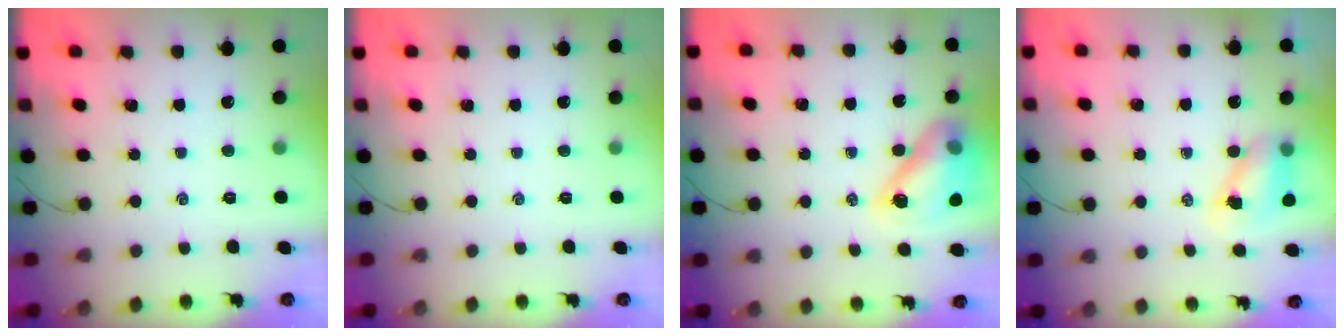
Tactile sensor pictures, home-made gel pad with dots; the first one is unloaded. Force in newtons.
{"total": 0.0}
{"total": 14.4, "press": 13.9, "slide": 4.0}
{"total": 6.7, "press": 6.7, "slide": 0.9}